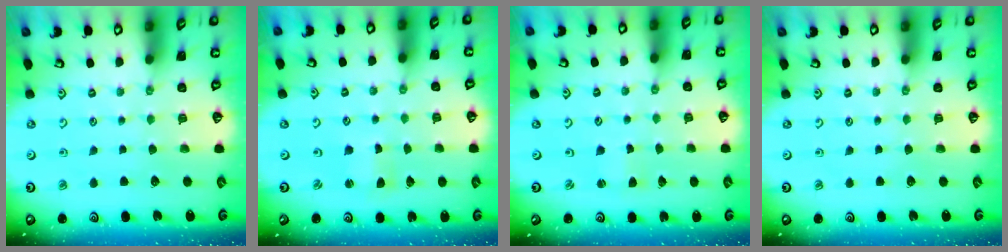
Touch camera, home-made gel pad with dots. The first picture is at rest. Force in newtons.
{"total": 1.2, "press": 1.1, "slide": 0.2}
{"total": 2.2, "press": 2.2, "slide": 0.2}
{"total": 0.0}